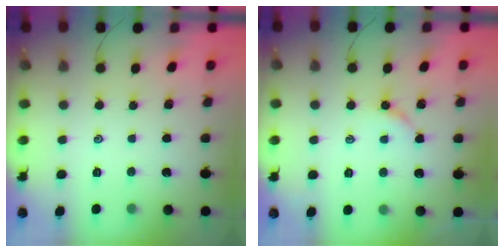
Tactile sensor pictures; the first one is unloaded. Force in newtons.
{"total": 2.5, "press": 2.4, "slide": 0.4}